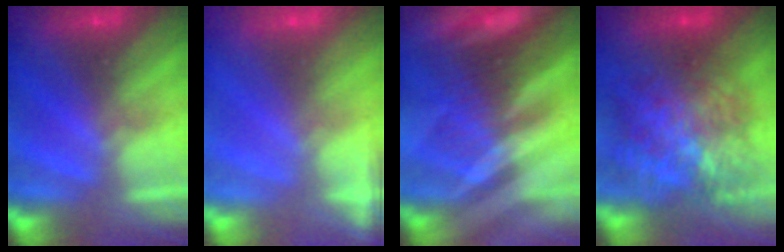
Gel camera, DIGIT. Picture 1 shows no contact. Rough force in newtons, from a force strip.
{"total": 7.3}
{"total": 2.9}
{"total": 7.1}